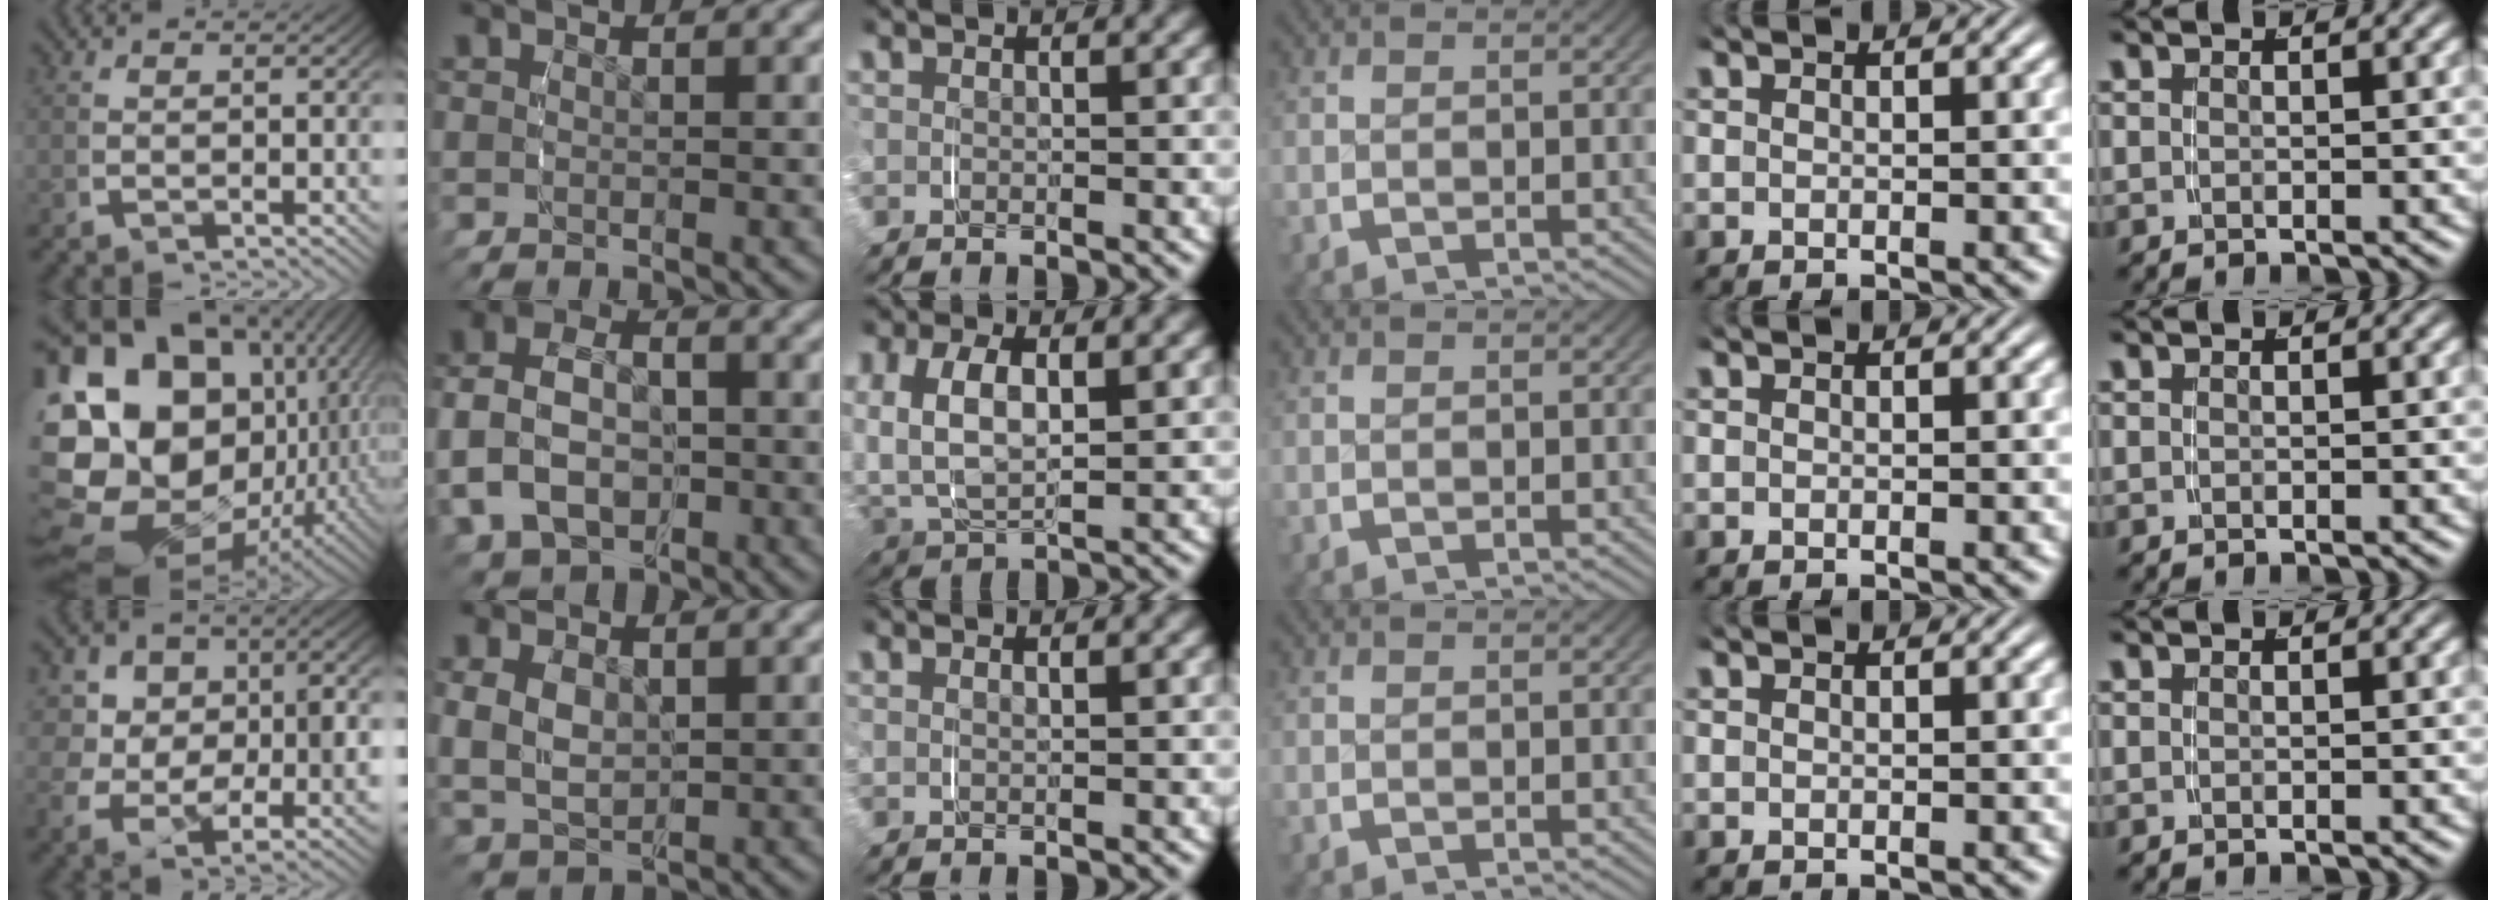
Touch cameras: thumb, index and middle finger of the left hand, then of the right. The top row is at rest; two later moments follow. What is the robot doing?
{"motion": "grasp_and_lifting", "object": "jacket"}